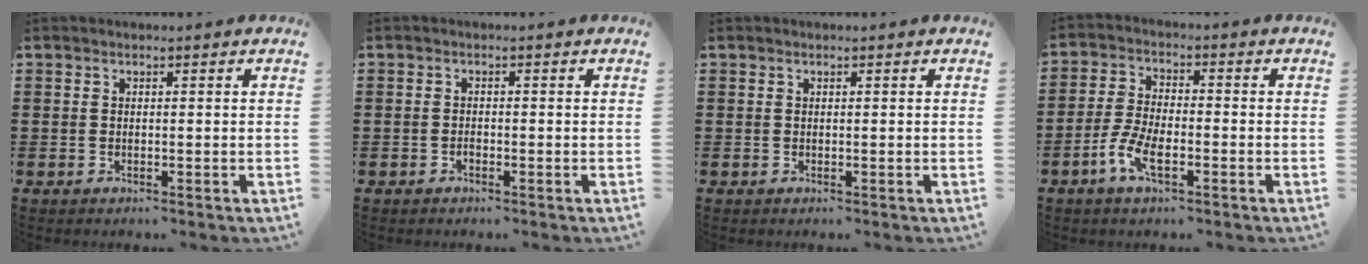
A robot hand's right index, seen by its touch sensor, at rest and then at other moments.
{"total": 0.8, "force": [-0.6, 0.4, 0.4], "torque": [-0.009, -0.002, -0.010]}
{"total": 0.0}
{"total": 5.8, "force": [-2.8, 2.1, 4.6], "torque": [-0.118, -0.009, -0.060]}